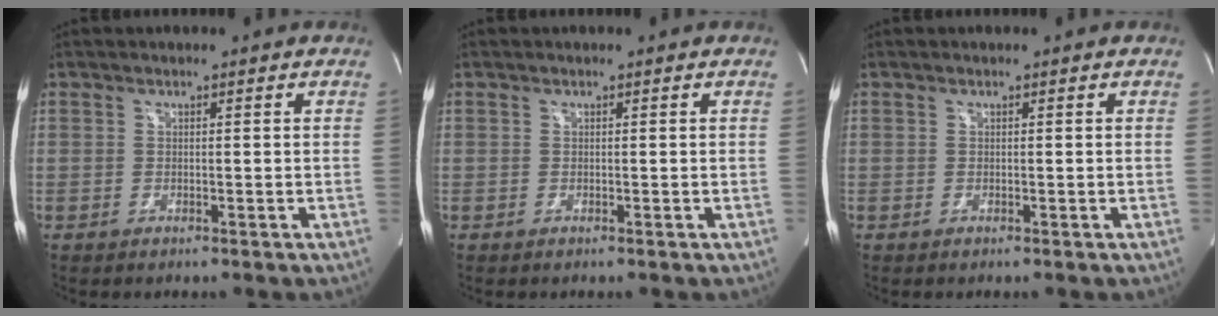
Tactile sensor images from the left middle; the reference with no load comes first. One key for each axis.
{"total": 0.0}
{"total": 0.0}